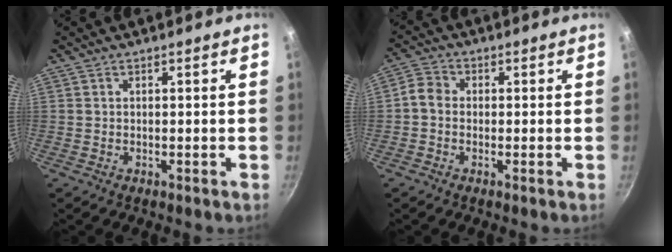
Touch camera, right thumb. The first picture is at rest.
{"total": 3.4, "force": [-0.6, 2.9, 1.8], "torque": [-0.033, 0.011, -0.024]}